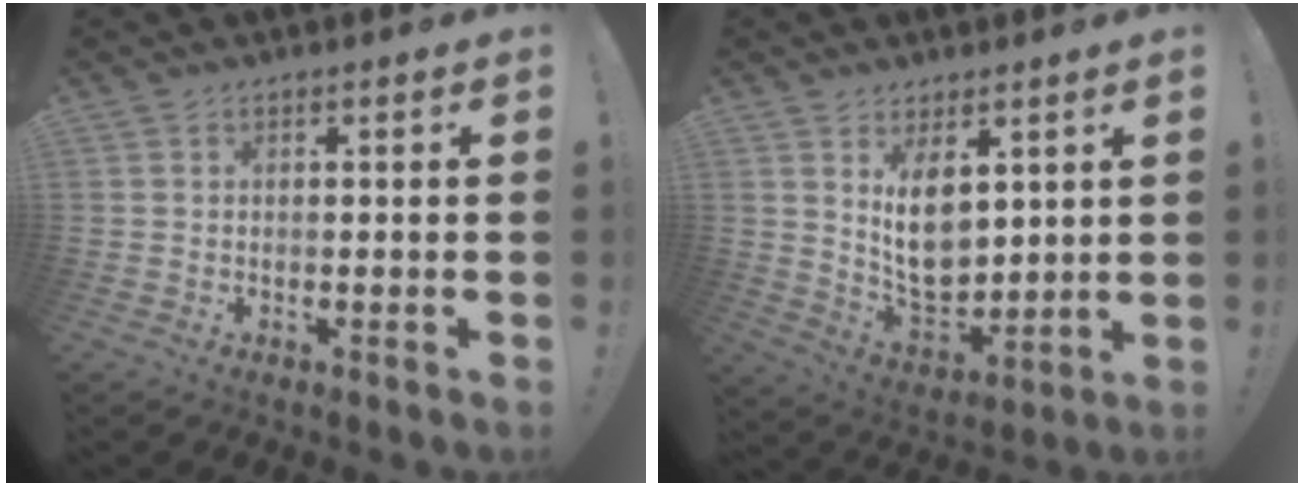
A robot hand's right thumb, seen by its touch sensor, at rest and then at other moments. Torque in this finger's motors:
{"motor_torque": [-0.43, 0.79, 0.50, -0.11, 0.32]}